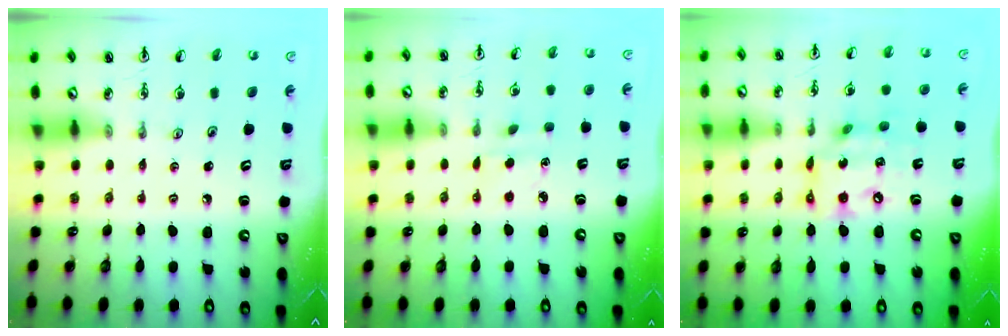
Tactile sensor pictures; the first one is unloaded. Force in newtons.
{"total": 4.4, "press": 4.3, "slide": 0.6}
{"total": 14.1, "press": 14.0, "slide": 1.6}